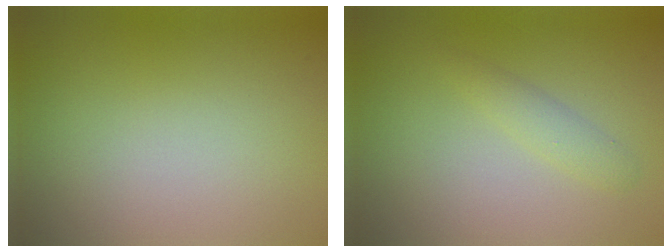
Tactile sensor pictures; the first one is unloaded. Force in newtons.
{"total": 1.6, "press": 1.6, "slide": 0.1}